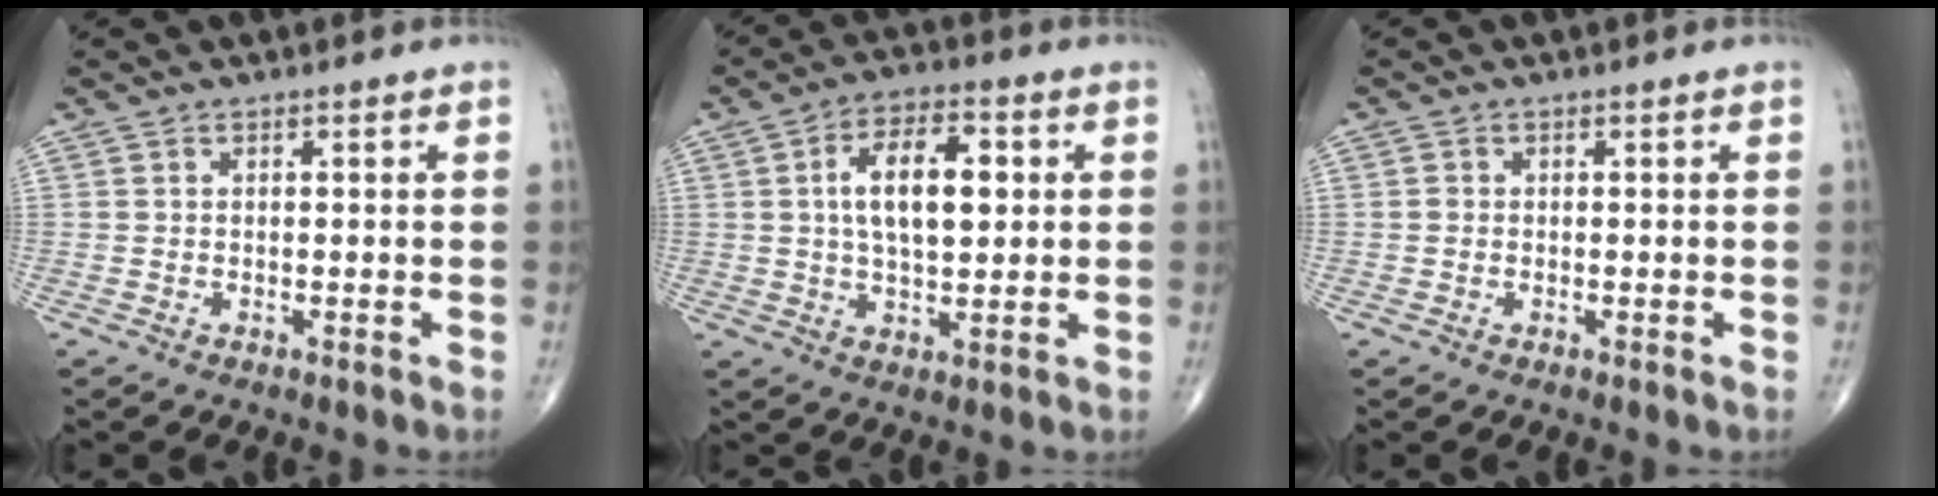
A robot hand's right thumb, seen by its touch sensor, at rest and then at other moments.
{"total": 11.7, "force": [2.0, 5.8, 9.9], "torque": [-0.153, 0.006, 0.032]}
{"total": 0.8, "force": [0.0, 0.7, 0.3], "torque": [-0.003, 0.002, 0.000]}